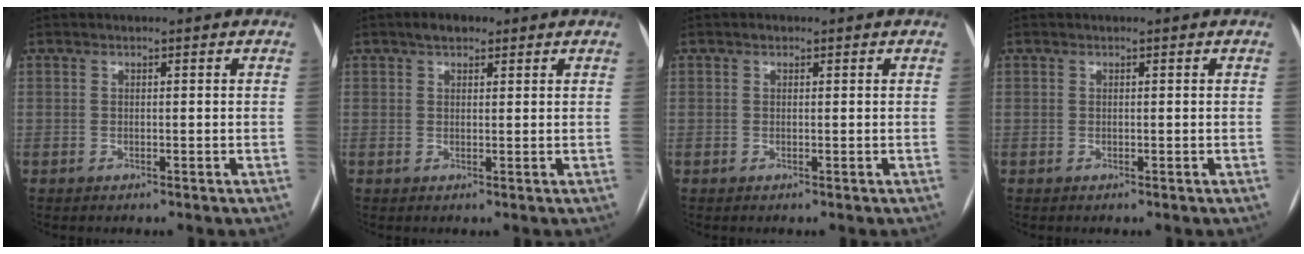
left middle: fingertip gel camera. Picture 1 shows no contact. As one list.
[{"total": 2.7, "force": [1.9, 1.4, 1.4], "torque": [-0.024, 0.012, 0.029]}, {"total": 0.6, "force": [0.4, 0.4, 0.2], "torque": [-0.003, 0.003, 0.005]}, {"total": 0.0}]